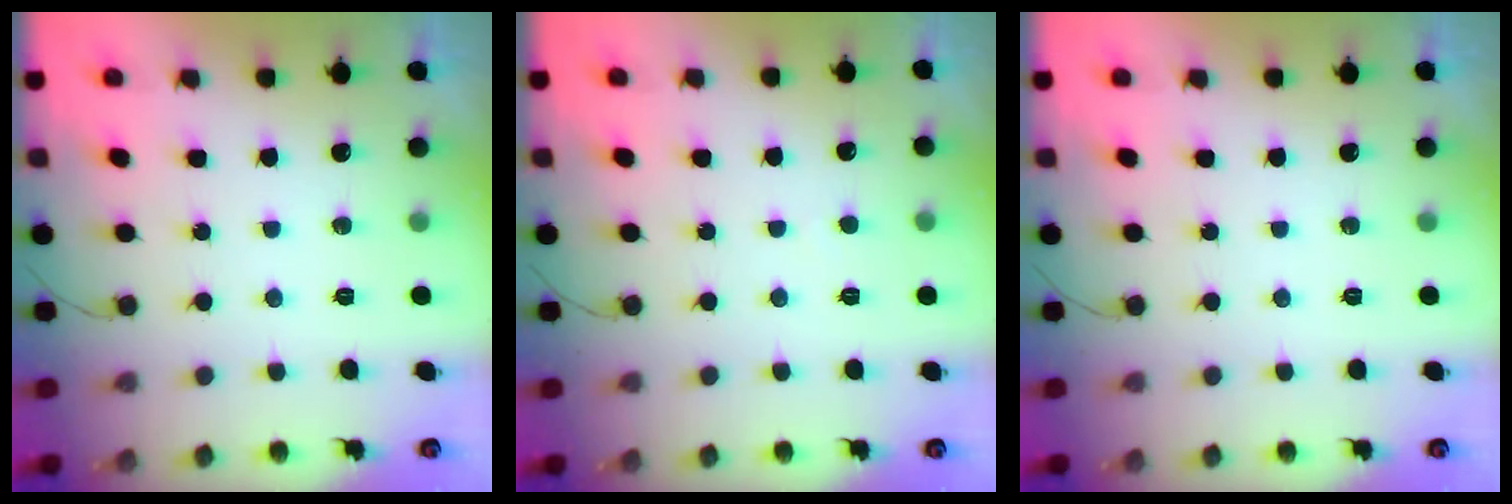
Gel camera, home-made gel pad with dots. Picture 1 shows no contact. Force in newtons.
{"total": 1.7, "press": 1.7, "slide": 0.1}
{"total": 0.0}